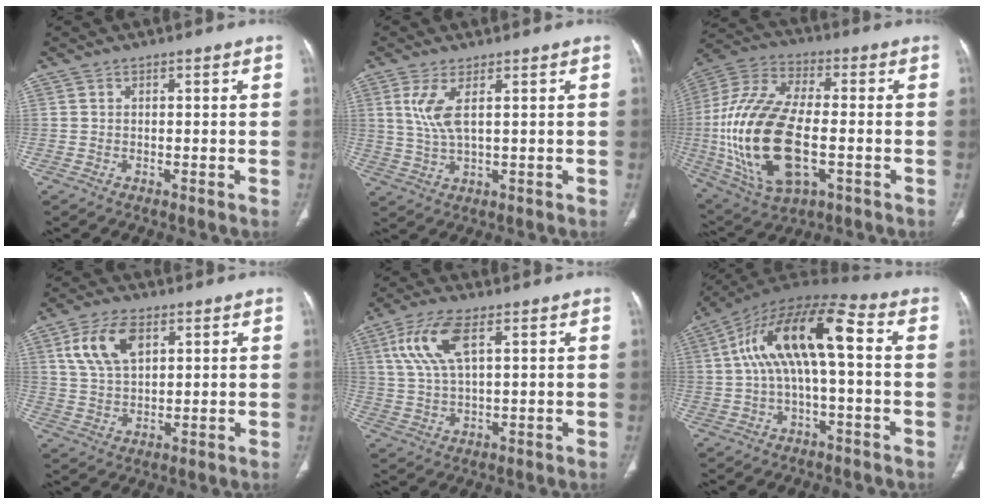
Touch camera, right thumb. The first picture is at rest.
{"total": 5.6, "force": [1.9, 1.5, 5.0], "torque": [-0.124, -0.010, 0.050]}
{"total": 24.7, "force": [-3.8, 12.2, 21.1], "torque": [-0.454, 0.008, -0.055]}
{"total": 10.0, "force": [4.2, 5.5, 7.2], "torque": [-0.134, -0.007, 0.084]}
{"total": 9.5, "force": [3.8, 3.6, 8.0], "torque": [-0.181, -0.001, 0.080]}
{"total": 15.5, "force": [1.5, 5.7, 14.4], "torque": [-0.271, 0.052, 0.021]}